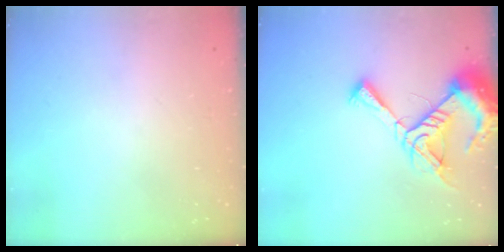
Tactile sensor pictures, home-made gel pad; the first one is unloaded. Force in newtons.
{"total": 11.6, "press": 11.5, "slide": 1.3}